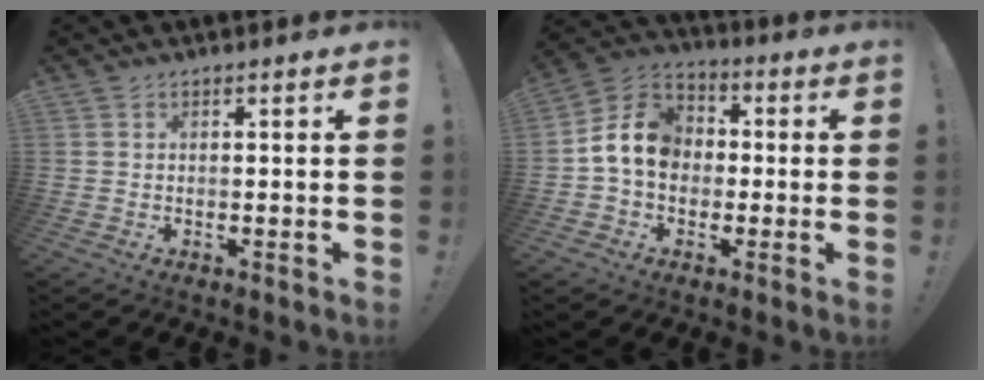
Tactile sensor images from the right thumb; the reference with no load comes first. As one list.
[{"total": 12.3, "force": [0.5, 9.9, 7.2], "torque": [-0.125, 0.017, 0.017]}]